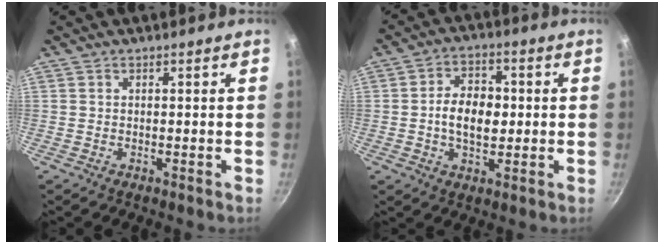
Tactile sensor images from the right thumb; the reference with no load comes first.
{"total": 9.0, "force": [-0.1, 5.7, 6.9], "torque": [-0.097, 0.010, -0.006]}